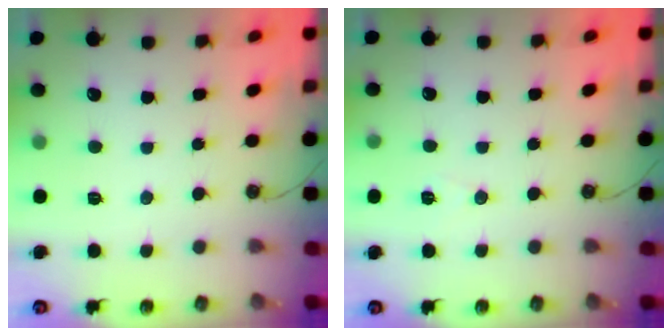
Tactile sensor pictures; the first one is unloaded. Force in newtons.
{"total": 5.5, "press": 3.1, "slide": 4.5}